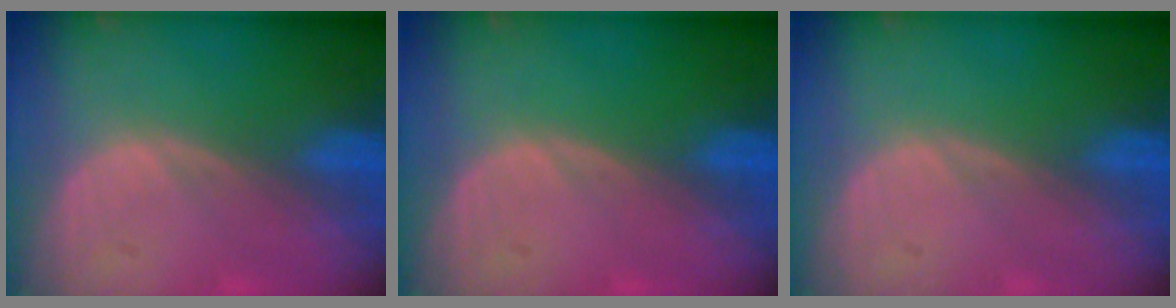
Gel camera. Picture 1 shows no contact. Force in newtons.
{"total": 0.0}
{"total": 0.0}